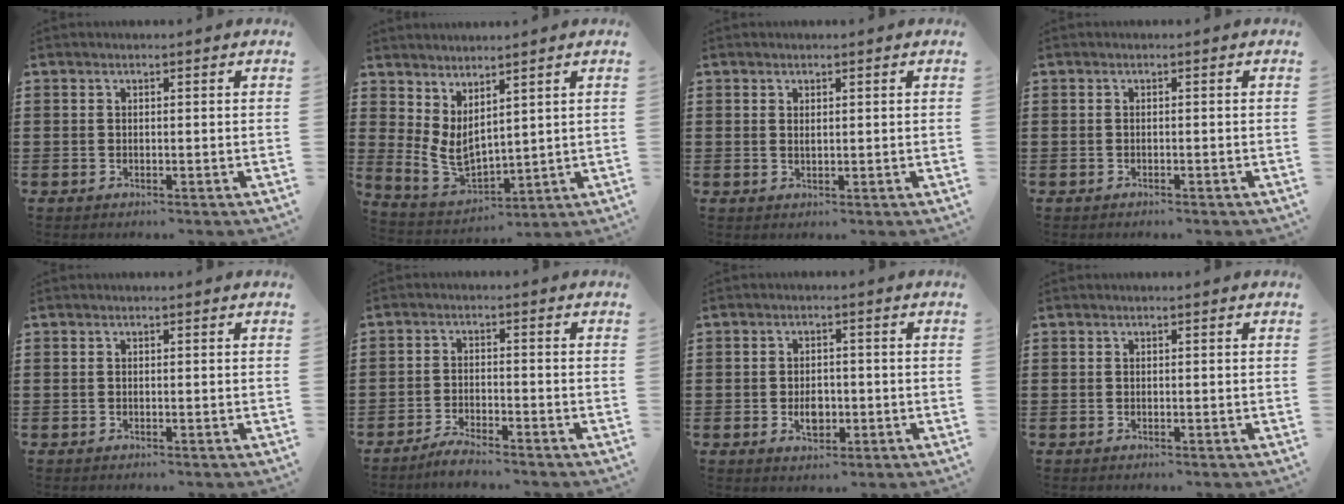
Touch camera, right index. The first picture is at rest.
{"total": 4.7, "force": [2.2, 2.8, 3.1], "torque": [-0.090, -0.017, 0.037]}
{"total": 0.6, "force": [0.4, 0.2, 0.4], "torque": [-0.007, 0.003, 0.008]}
{"total": 0.0}
{"total": 0.0}
{"total": 2.8, "force": [-2.8, 0.1, 0.5], "torque": [-0.012, 0.006, -0.056]}
{"total": 3.3, "force": [-0.7, 2.1, 2.4], "torque": [-0.033, -0.006, -0.015]}
{"total": 0.0}